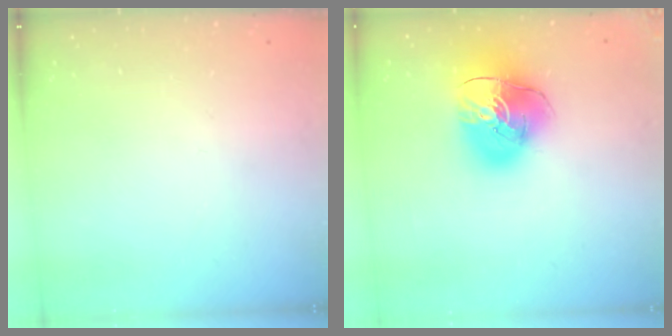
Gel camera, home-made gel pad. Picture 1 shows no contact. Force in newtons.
{"total": 14.6, "press": 14.4, "slide": 2.1}